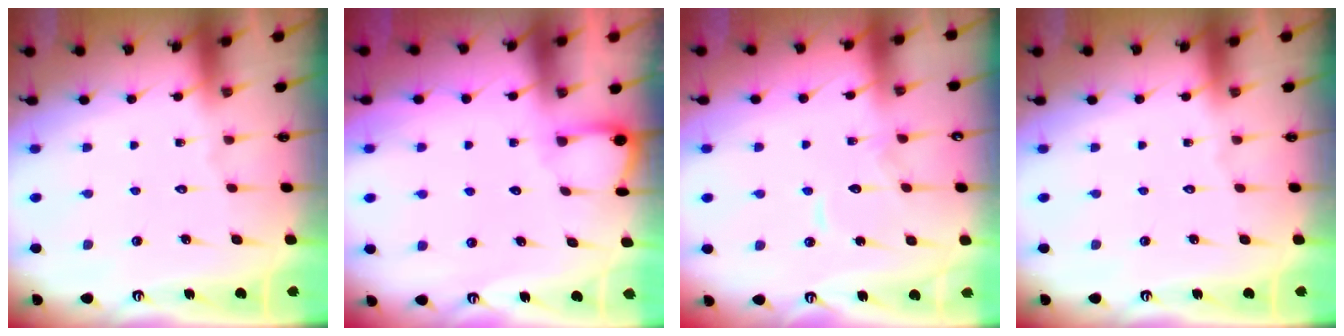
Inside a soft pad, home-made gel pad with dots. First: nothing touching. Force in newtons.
{"total": 2.7, "press": 2.7, "slide": 0.2}
{"total": 10.7, "press": 10.7, "slide": 0.6}
{"total": 0.0}